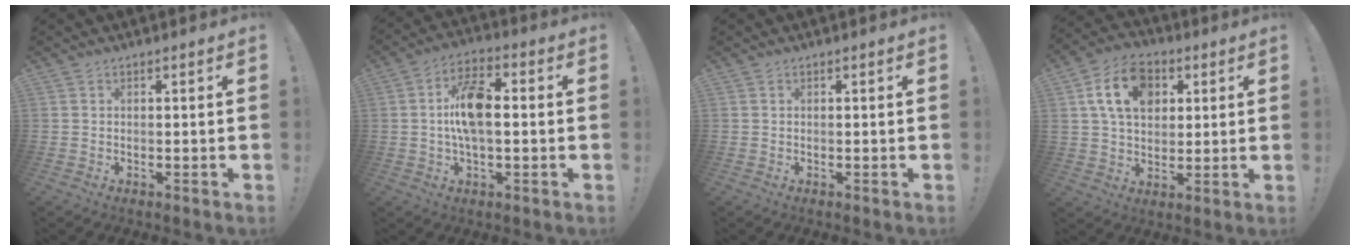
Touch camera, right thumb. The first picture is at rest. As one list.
[{"total": 12.2, "force": [0.2, 5.9, 10.6], "torque": [-0.181, 0.010, 0.000]}, {"total": 0.0}, {"total": 14.6, "force": [5.2, 10.4, 8.8], "torque": [-0.146, 0.003, 0.102]}]